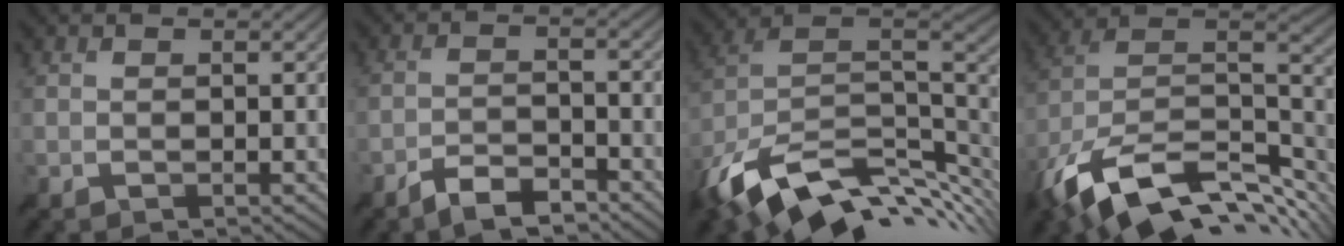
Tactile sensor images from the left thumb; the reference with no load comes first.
{"total": 4.6, "force": [-3.9, 1.1, 2.1], "torque": [-0.042, 0.000, -0.075]}
{"total": 15.5, "force": [-6.5, 8.4, 11.4], "torque": [-0.245, -0.012, -0.108]}
{"total": 17.0, "force": [-9.3, 8.8, 11.1], "torque": [-0.267, -0.027, -0.149]}